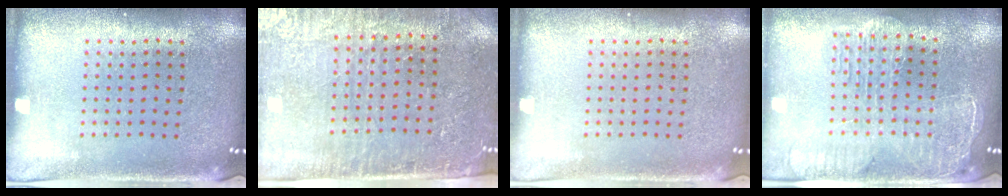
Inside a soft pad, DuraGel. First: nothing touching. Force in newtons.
{"total": 3.3, "press": 3.0, "slide": 1.3}
{"total": 0.0}
{"total": 2.3, "press": 2.0, "slide": 1.1}